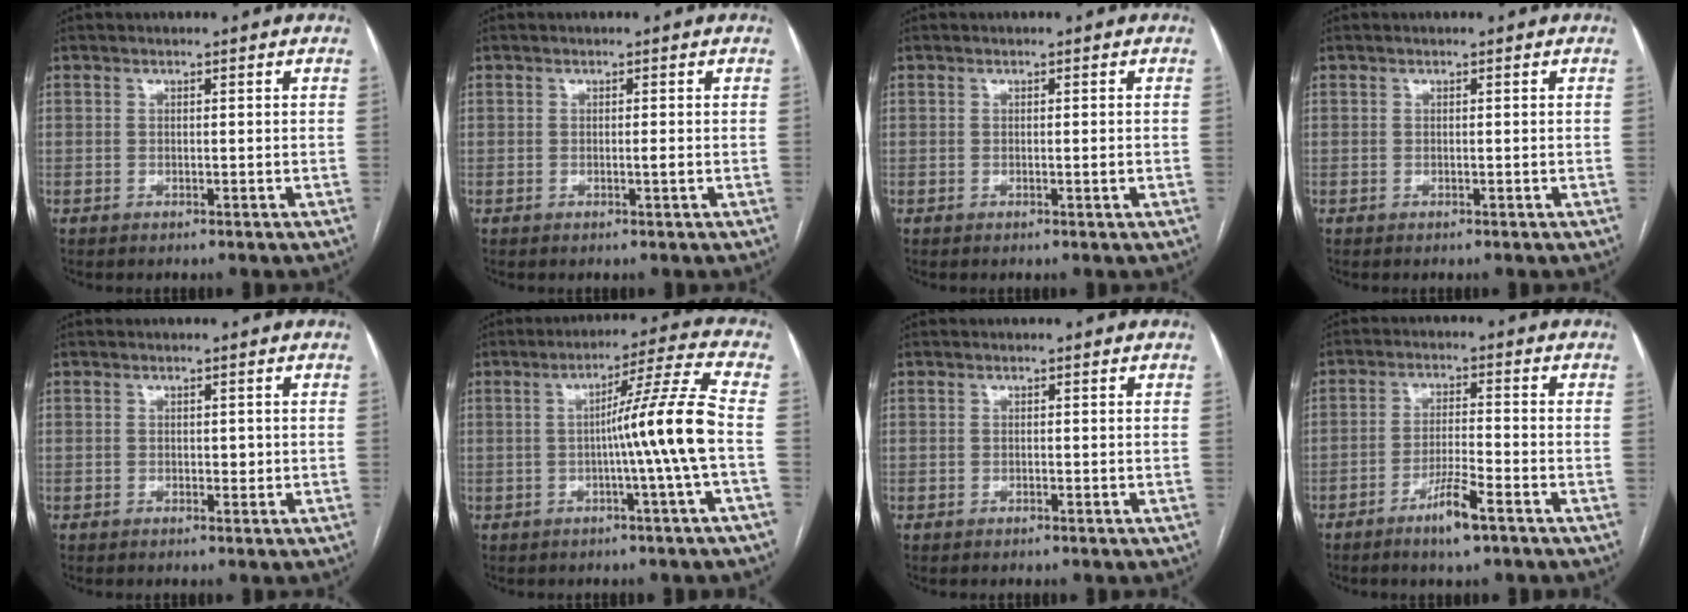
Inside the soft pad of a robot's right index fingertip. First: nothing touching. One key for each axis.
{"total": 0.8, "fx": -0.2, "fy": -0.1, "fz": 0.7, "tx": -0.012, "ty": 0.000, "tz": -0.002}
{"total": 0.9, "fx": -0.2, "fy": 0.0, "fz": 0.9, "tx": -0.015, "ty": -0.001, "tz": 0.001}
{"total": 0.0}
{"total": 0.9, "fx": 0.0, "fy": 0.6, "fz": 0.7, "tx": -0.006, "ty": 0.000, "tz": 0.000}
{"total": 9.9, "fx": -1.6, "fy": -2.5, "fz": 9.5, "tx": -0.146, "ty": 0.008, "tz": -0.024}
{"total": 0.0}
{"total": 5.8, "fx": -3.7, "fy": 0.3, "fz": 4.5, "tx": -0.087, "ty": -0.006, "tz": -0.067}